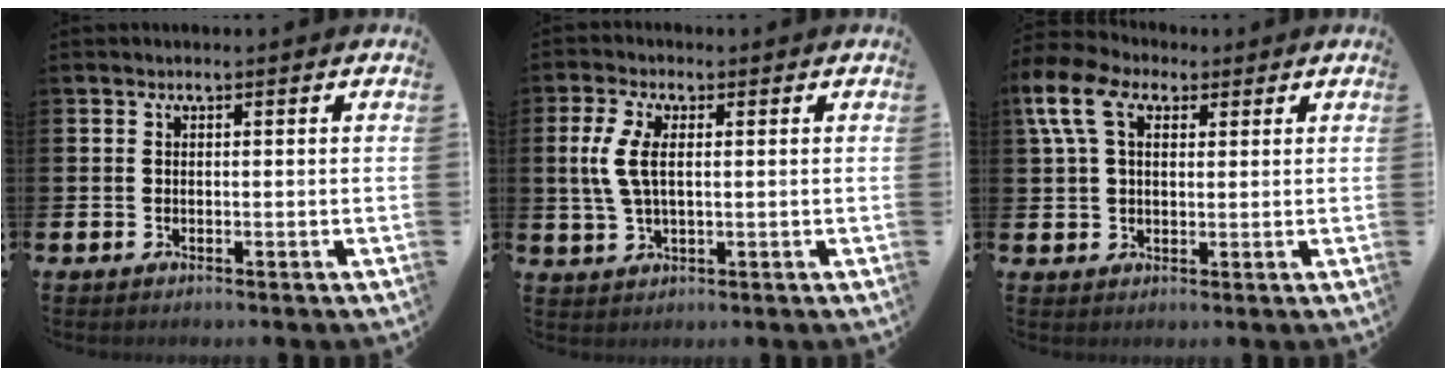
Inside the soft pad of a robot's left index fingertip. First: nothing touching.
{"total": 5.2, "force": [1.4, 2.4, 4.4], "torque": [-0.108, 0.010, 0.022]}
{"total": 7.6, "force": [4.5, 4.6, 3.9], "torque": [-0.097, 0.001, 0.084]}